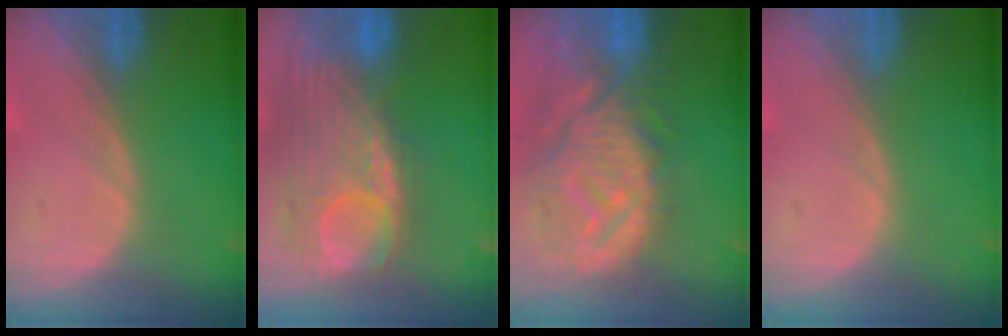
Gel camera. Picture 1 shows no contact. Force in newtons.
{"total": 12.4, "press": 10.5, "slide": 6.5}
{"total": 12.4, "press": 11.1, "slide": 5.5}
{"total": 0.0}